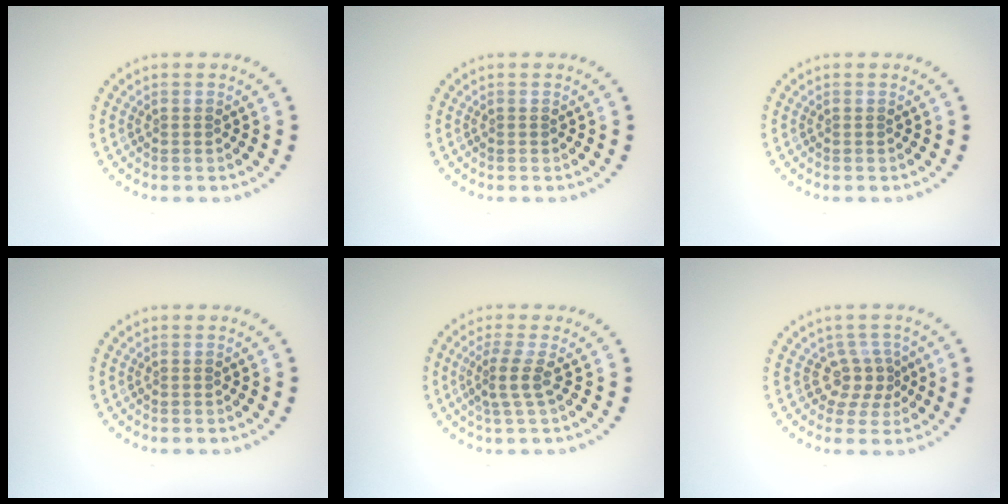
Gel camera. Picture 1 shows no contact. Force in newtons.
{"total": 0.0}
{"total": 0.0}
{"total": 0.0}
{"total": 2.2, "press": 1.5, "slide": 1.7}
{"total": 2.6, "press": 1.8, "slide": 1.8}